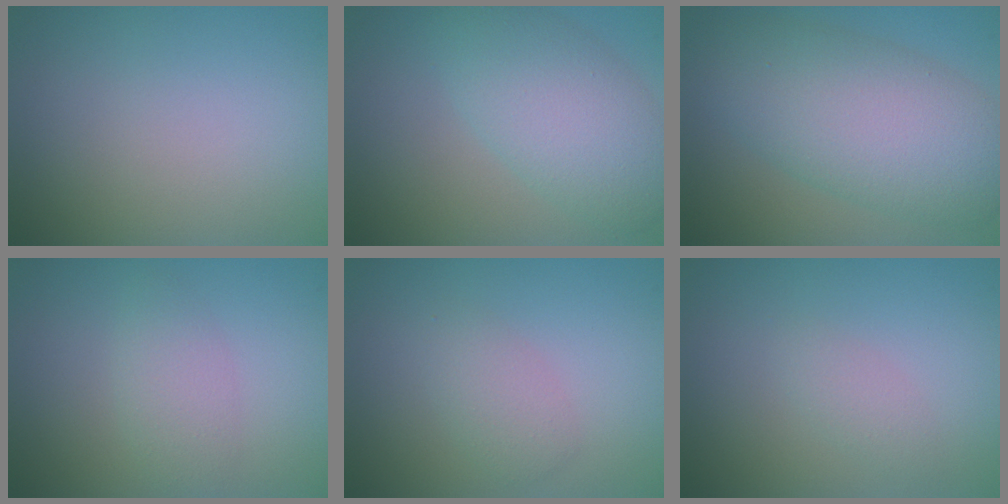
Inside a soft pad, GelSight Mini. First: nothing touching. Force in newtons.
{"total": 5.9, "press": 5.9, "slide": 0.3}
{"total": 8.5, "press": 8.5, "slide": 0.3}
{"total": 2.1, "press": 2.1, "slide": 0.1}
{"total": 2.0, "press": 2.0, "slide": 0.0}
{"total": 1.1, "press": 1.1, "slide": 0.0}